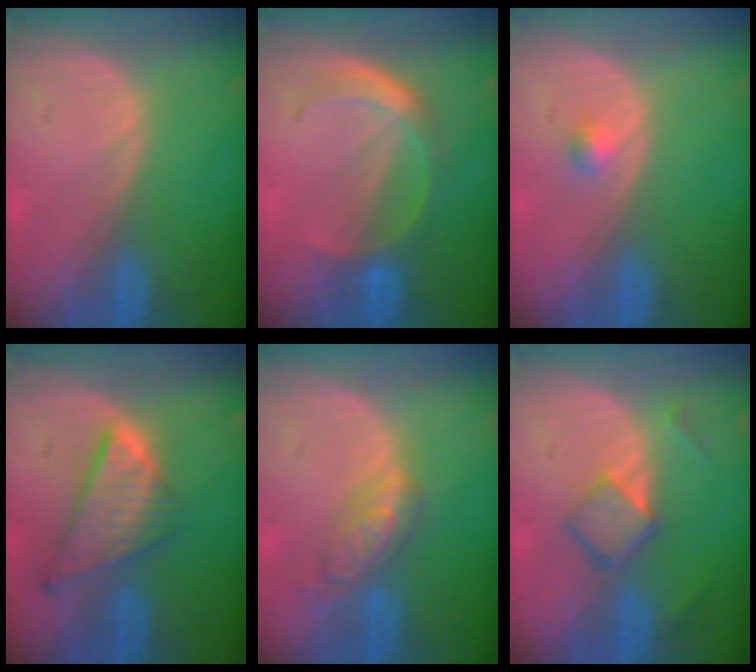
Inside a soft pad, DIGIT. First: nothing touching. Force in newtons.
{"total": 5.6, "press": 5.1, "slide": 2.3}
{"total": 1.5, "press": 1.3, "slide": 0.8}
{"total": 8.6, "press": 7.3, "slide": 4.5}
{"total": 5.8, "press": 5.0, "slide": 2.9}
{"total": 5.0, "press": 4.6, "slide": 2.0}